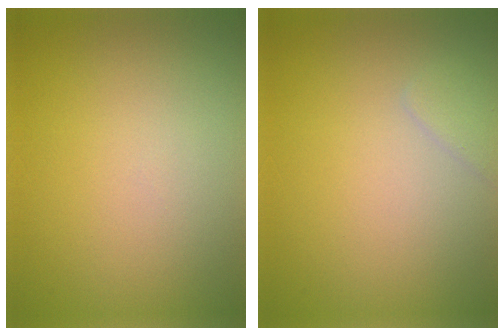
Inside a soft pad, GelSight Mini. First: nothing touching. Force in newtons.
{"total": 0.9, "press": 0.9, "slide": 0.1}